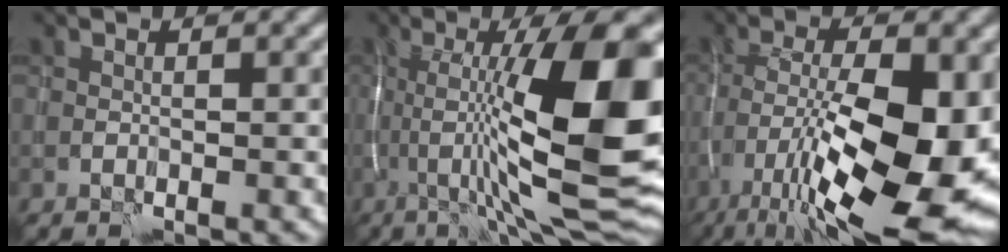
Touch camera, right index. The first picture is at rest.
{"total": 15.3, "force": [-0.9, 3.3, 14.9], "torque": [-0.227, 0.023, -0.015]}
{"total": 16.0, "force": [-5.3, 5.9, 13.8], "torque": [-0.233, -0.009, -0.087]}